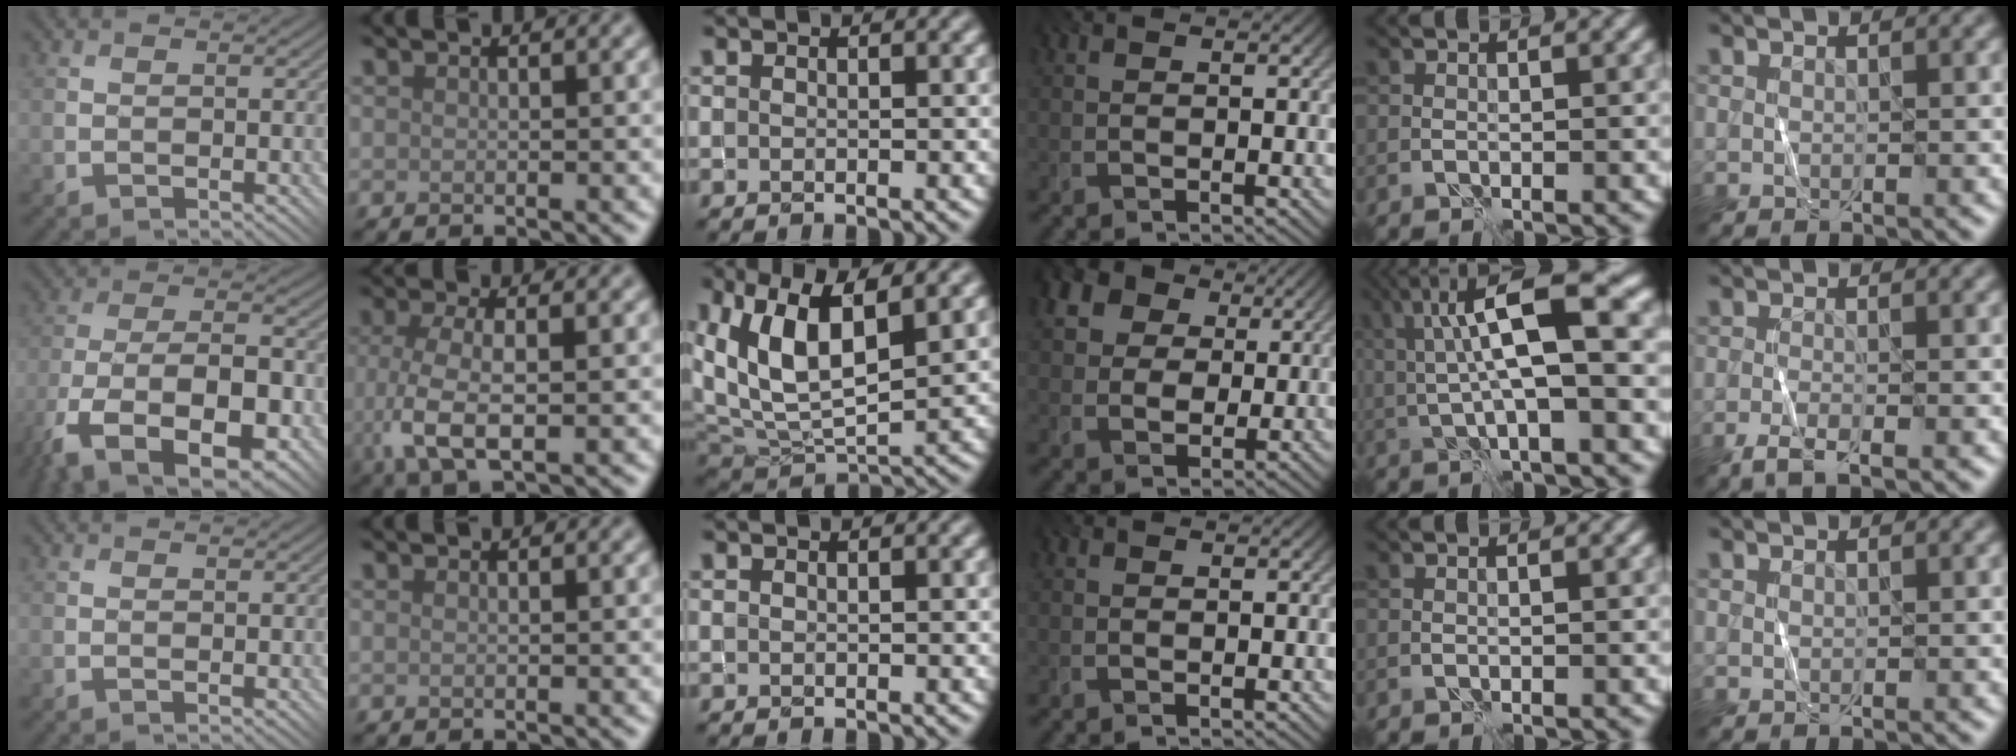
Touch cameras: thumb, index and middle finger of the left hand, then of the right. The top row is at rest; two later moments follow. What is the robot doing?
{"motion": "fold", "object": "shorts"}